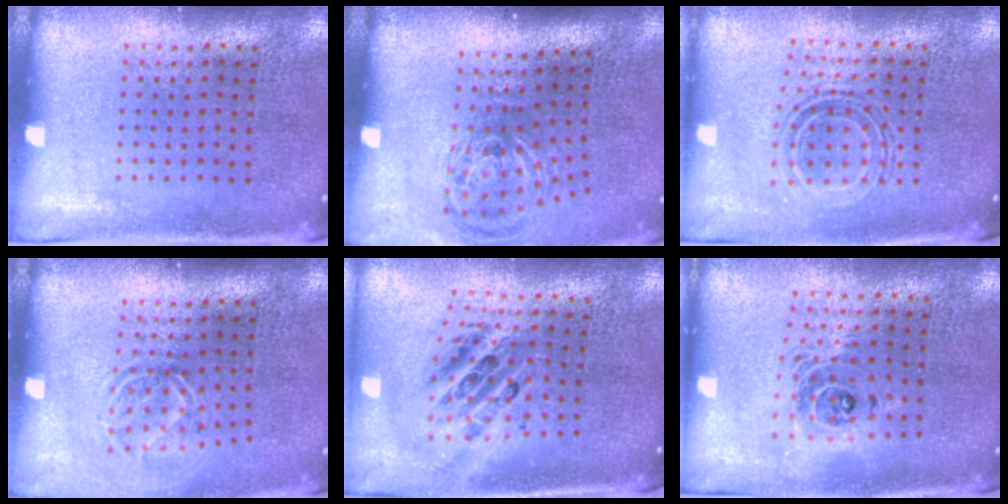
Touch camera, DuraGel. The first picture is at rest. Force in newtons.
{"total": 1.3, "press": 1.0, "slide": 0.9}
{"total": 0.9, "press": 0.8, "slide": 0.3}
{"total": 1.7, "press": 1.2, "slide": 1.2}
{"total": 2.2, "press": 1.7, "slide": 1.4}
{"total": 1.7, "press": 1.4, "slide": 1.0}